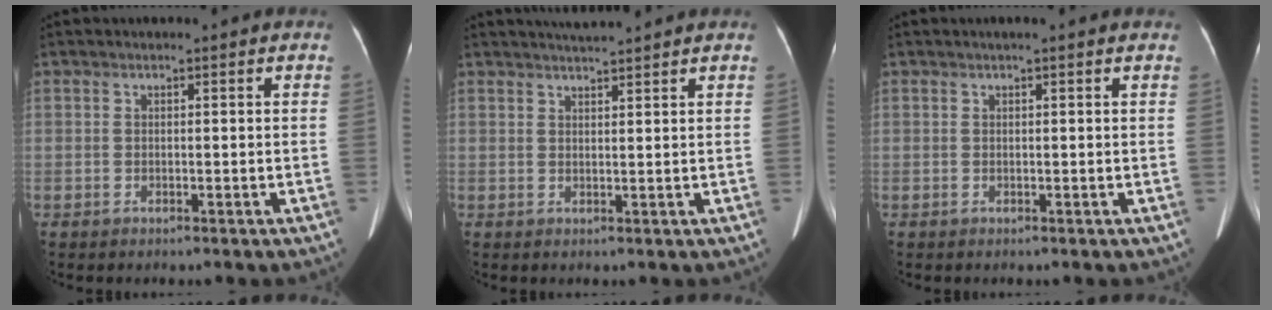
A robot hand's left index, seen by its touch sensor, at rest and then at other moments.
{"total": 3.6, "force": [3.4, -0.6, 1.0], "torque": [-0.015, 0.016, 0.055]}
{"total": 1.0, "force": [0.7, -0.1, 0.6], "torque": [-0.010, 0.011, 0.013]}